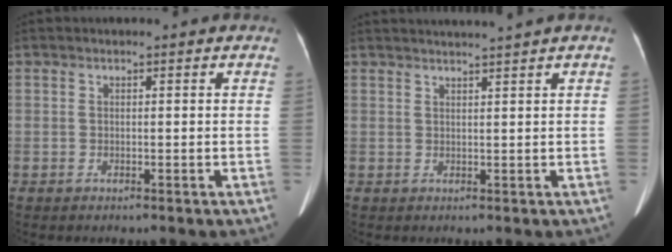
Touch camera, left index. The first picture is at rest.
{"total": 3.7, "force": [3.2, -1.4, 1.2], "torque": [-0.010, 0.011, 0.051]}